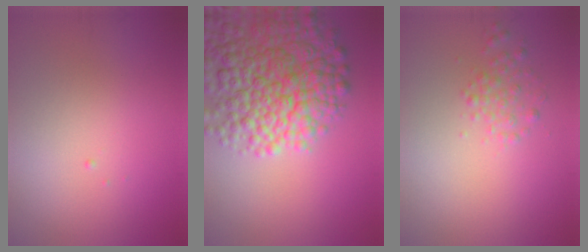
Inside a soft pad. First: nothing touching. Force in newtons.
{"total": 10.0, "press": 10.0, "slide": 0.6}
{"total": 1.5, "press": 1.5, "slide": 0.0}